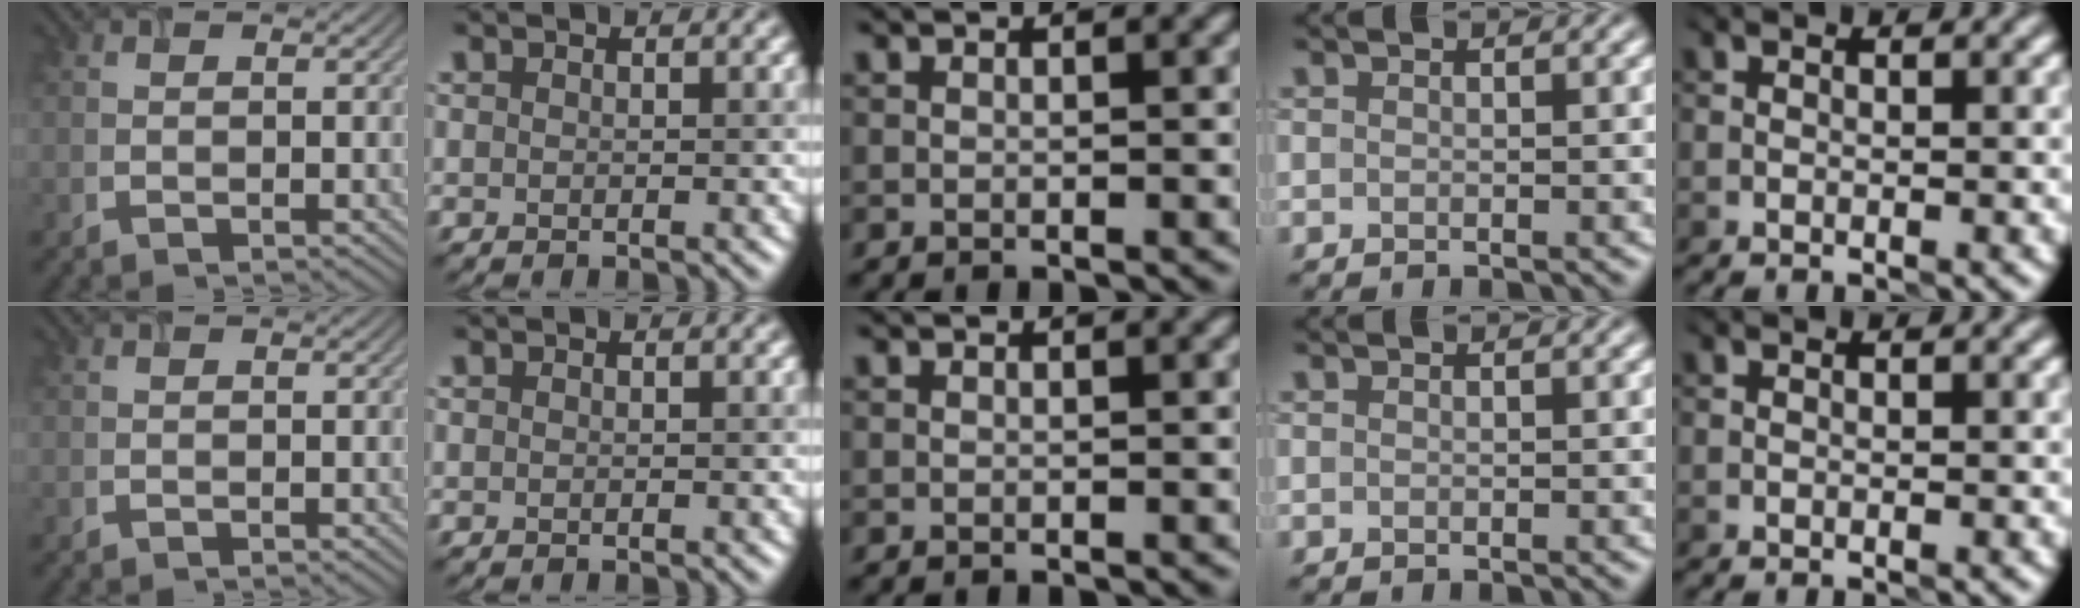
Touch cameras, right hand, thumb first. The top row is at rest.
{}